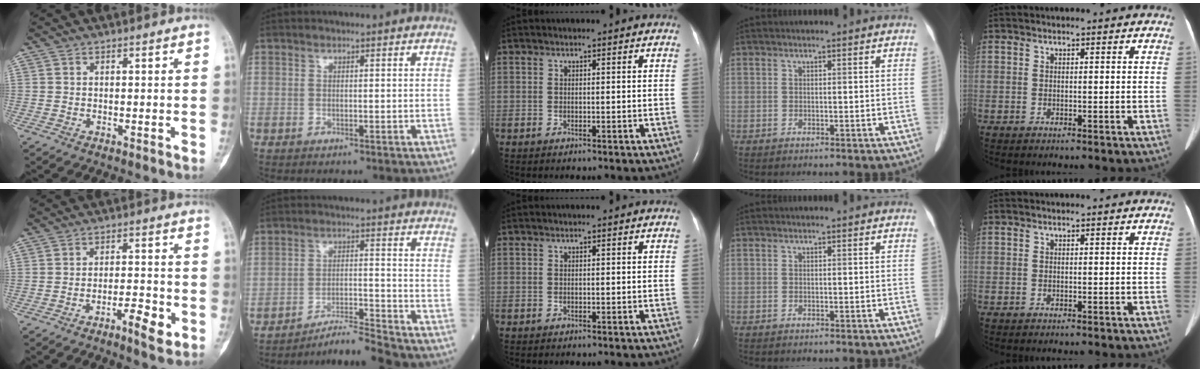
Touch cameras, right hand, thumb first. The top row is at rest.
{"thumb": {"total": 5.8, "force": [-2.8, 1.6, 4.8], "torque": [-0.071, 0.016, -0.044]}, "index": {"total": 6.2, "force": [-6.0, -0.9, 1.2], "torque": [-0.018, -0.004, -0.103]}}